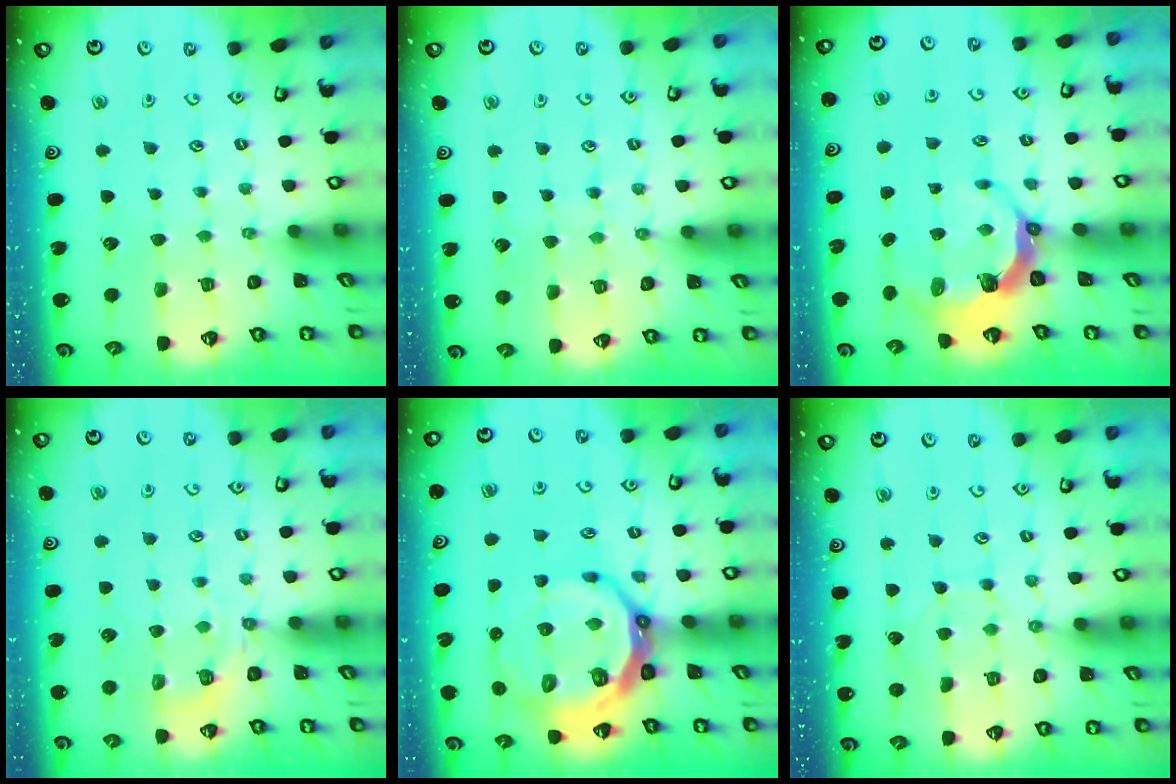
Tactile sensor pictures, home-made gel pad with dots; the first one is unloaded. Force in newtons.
{"total": 4.6, "press": 4.6, "slide": 0.4}
{"total": 6.6, "press": 5.1, "slide": 4.2}
{"total": 4.8, "press": 4.3, "slide": 2.2}
{"total": 17.3, "press": 16.8, "slide": 4.4}
{"total": 4.3, "press": 4.3, "slide": 0.1}